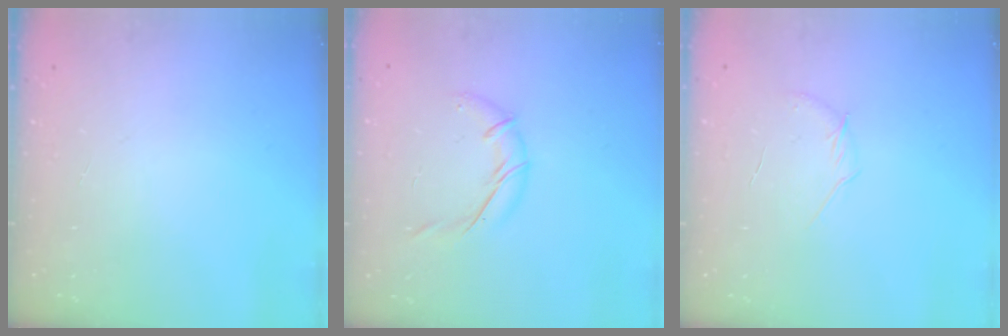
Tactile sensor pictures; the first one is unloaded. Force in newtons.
{"total": 8.0, "press": 8.0, "slide": 0.4}
{"total": 5.8, "press": 5.6, "slide": 1.6}